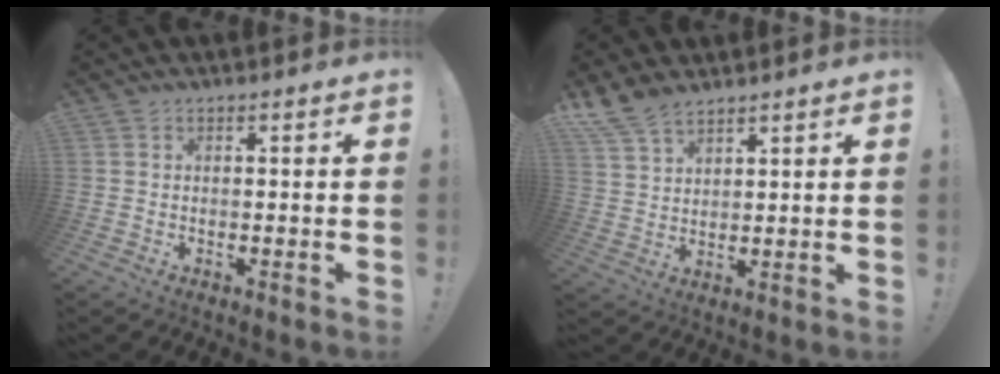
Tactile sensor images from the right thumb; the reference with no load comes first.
{"total": 8.5, "force": [6.8, 4.1, 3.2], "torque": [-0.069, -0.034, 0.136]}